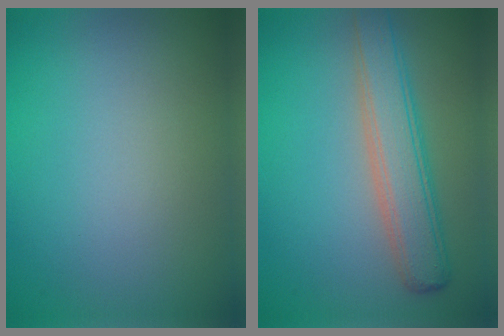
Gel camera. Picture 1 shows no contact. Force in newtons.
{"total": 4.8, "press": 4.8, "slide": 0.4}